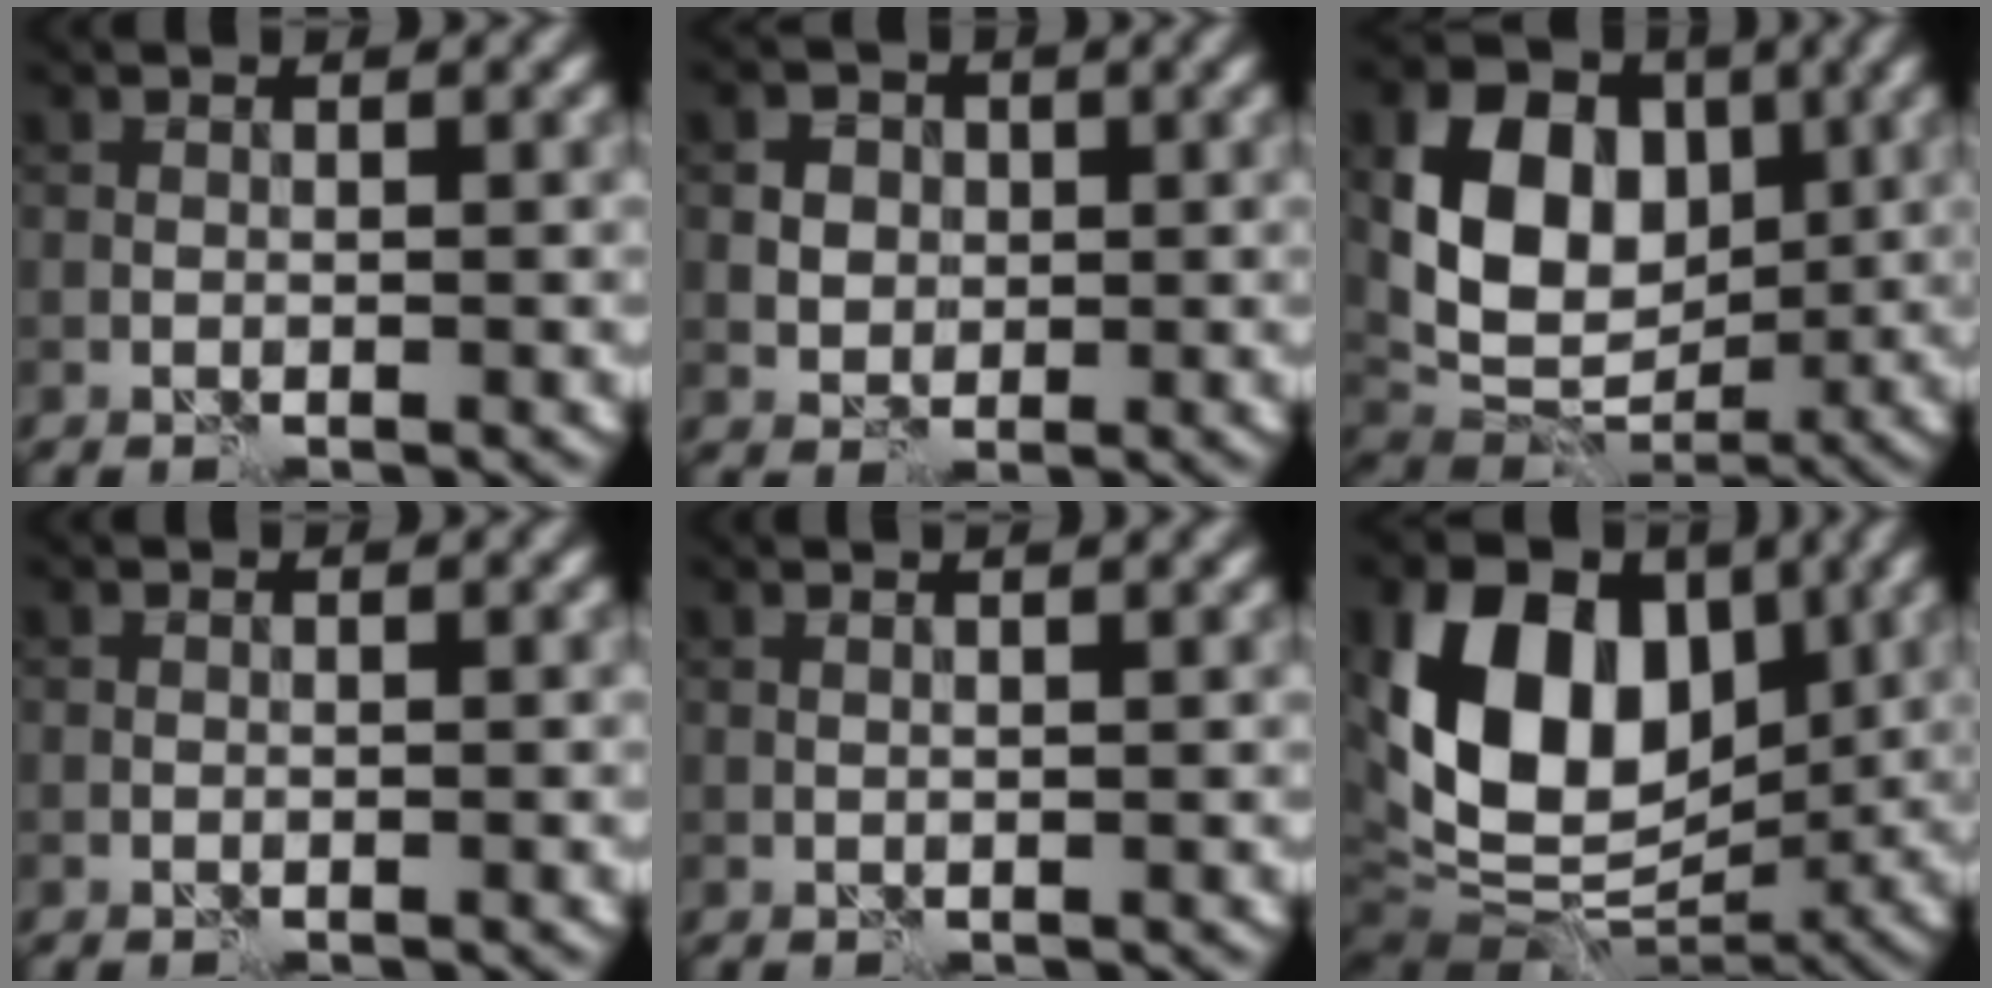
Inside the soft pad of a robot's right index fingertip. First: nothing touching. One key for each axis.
{"total": 4.2, "fx": 1.2, "fy": 3.5, "fz": 2.0, "tx": -0.032, "ty": 0.014, "tz": 0.013}
{"total": 9.8, "fx": 1.8, "fy": 7.0, "fz": 6.5, "tx": -0.126, "ty": -0.007, "tz": 0.029}
{"total": 0.0}
{"total": 3.1, "fx": 1.9, "fy": 1.3, "fz": 2.1, "tx": -0.009, "ty": 0.021, "tz": -0.003}
{"total": 14.2, "fx": 2.6, "fy": 9.5, "fz": 10.2, "tx": -0.192, "ty": 0.016, "tz": 0.037}